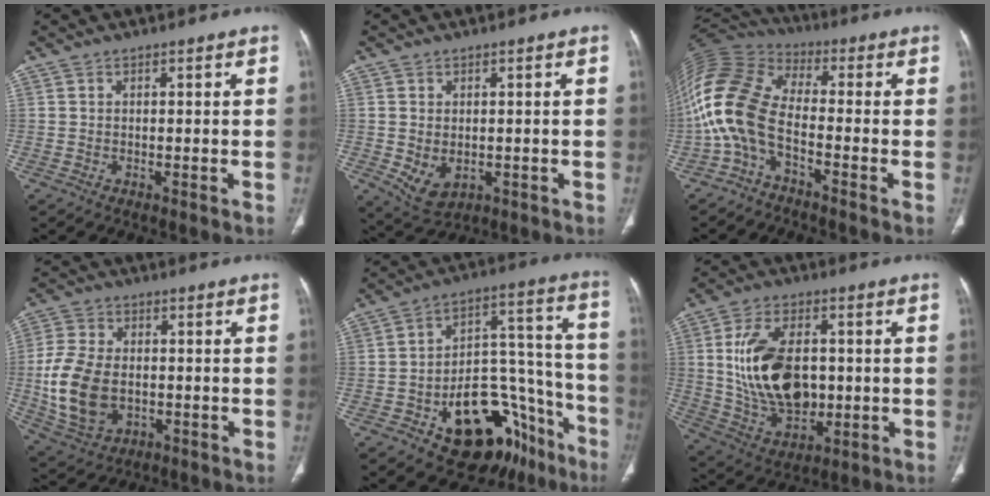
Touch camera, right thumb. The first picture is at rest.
{"total": 5.6, "force": [-0.9, 3.9, 4.0], "torque": [-0.064, -0.011, 0.004]}
{"total": 13.3, "force": [-4.1, 6.9, 10.6], "torque": [-0.237, 0.062, -0.094]}
{"total": 14.0, "force": [-1.6, 9.5, 10.1], "torque": [-0.202, 0.001, -0.019]}
{"total": 24.3, "force": [-12.7, 13.4, 15.8], "torque": [-0.148, 0.114, -0.176]}
{"total": 18.0, "force": [0.9, 11.3, 14.0], "torque": [-0.229, -0.004, 0.032]}